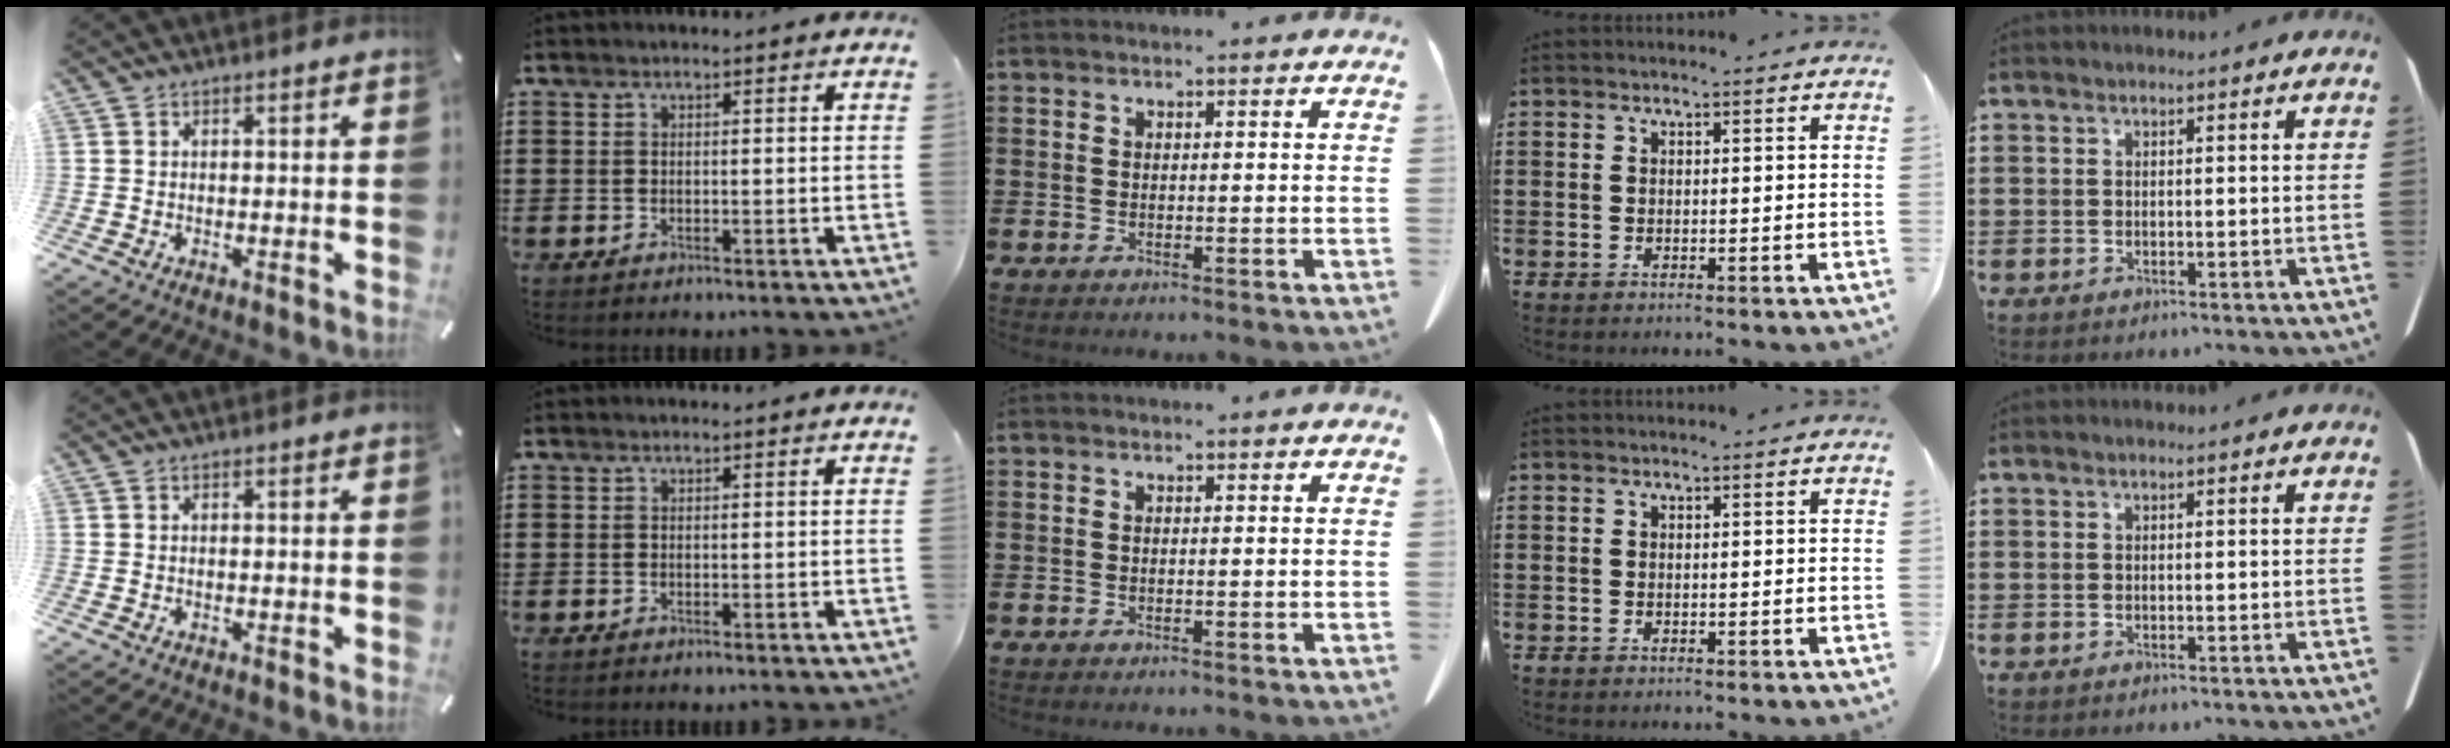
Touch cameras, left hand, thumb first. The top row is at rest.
{}